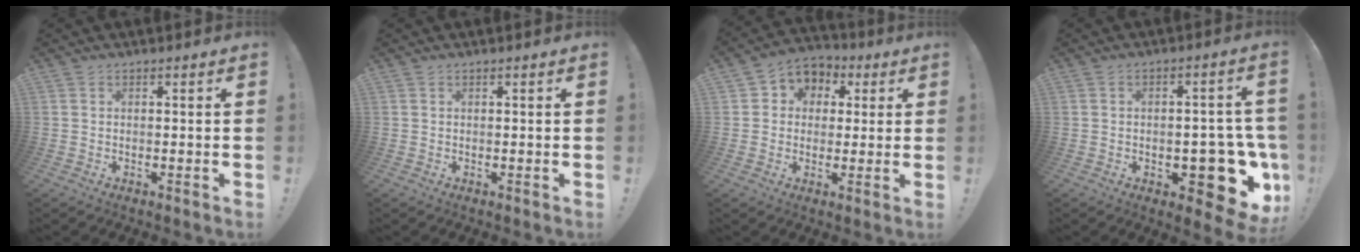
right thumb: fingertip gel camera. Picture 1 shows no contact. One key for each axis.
{"total": 0.5, "fx": 0.3, "fy": -0.1, "fz": 0.5, "tx": -0.008, "ty": 0.000, "tz": 0.004}
{"total": 6.7, "fx": 0.4, "fy": 6.3, "fz": 2.0, "tx": -0.030, "ty": 0.006, "tz": 0.014}
{"total": 13.1, "fx": -3.9, "fy": 6.9, "fz": 10.4, "tx": -0.101, "ty": 0.022, "tz": -0.053}